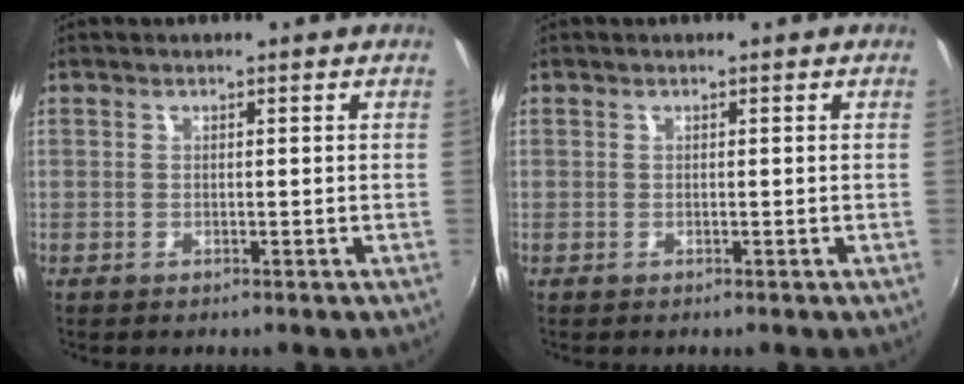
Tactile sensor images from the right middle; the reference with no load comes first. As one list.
[{"total": 0.0}]